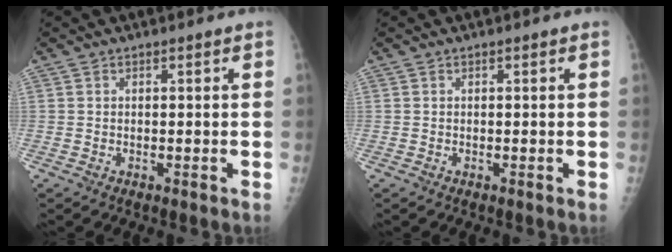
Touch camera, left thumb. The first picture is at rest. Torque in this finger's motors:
{"motor_torque": [0.00, 0.00, 0.00, 0.00, 0.00]}